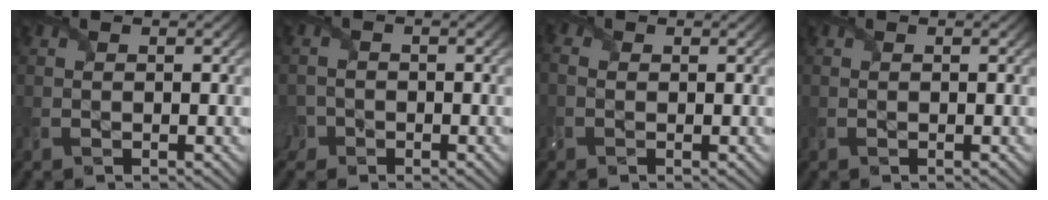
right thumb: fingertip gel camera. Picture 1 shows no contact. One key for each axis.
{"total": 2.3, "fx": -1.5, "fy": 1.7, "fz": 0.5, "tx": -0.016, "ty": -0.006, "tz": -0.037}
{"total": 1.8, "fx": -0.3, "fy": 1.5, "fz": 1.0, "tx": -0.028, "ty": -0.002, "tz": -0.008}
{"total": 0.0}